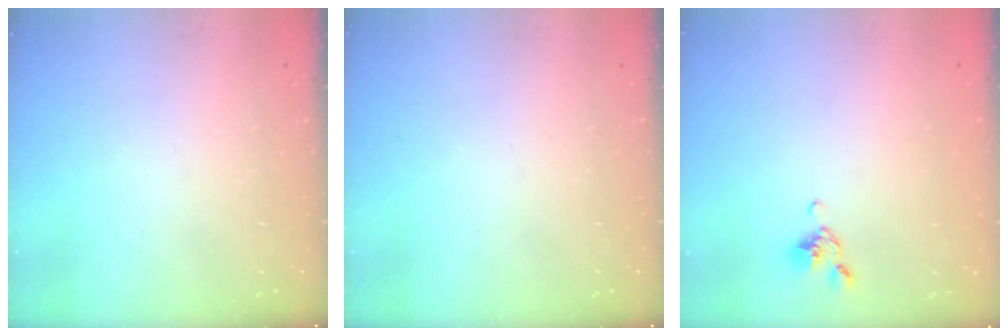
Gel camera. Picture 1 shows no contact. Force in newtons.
{"total": 0.0}
{"total": 5.9, "press": 5.9, "slide": 0.6}